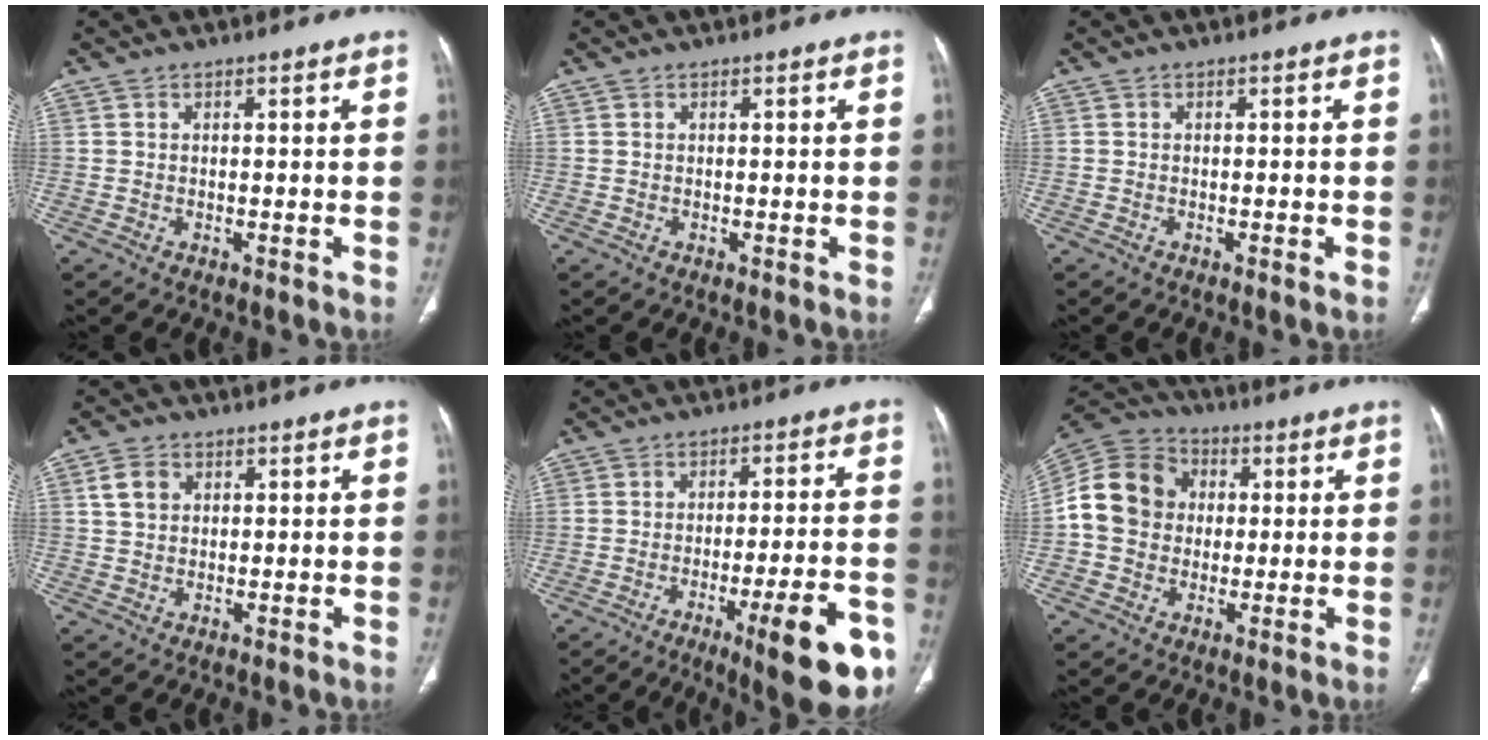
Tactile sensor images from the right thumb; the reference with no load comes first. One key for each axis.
{"total": 0.0}
{"total": 0.8, "fx": -0.4, "fy": -0.1, "fz": 0.7, "tx": -0.013, "ty": -0.001, "tz": -0.005}
{"total": 4.0, "fx": 1.4, "fy": 3.1, "fz": 2.1, "tx": -0.028, "ty": 0.002, "tz": 0.029}
{"total": 15.6, "fx": -7.6, "fy": 3.2, "fz": 13.2, "tx": -0.146, "ty": 0.034, "tz": -0.098}
{"total": 14.0, "fx": 0.8, "fy": 12.1, "fz": 6.9, "tx": -0.121, "ty": 0.028, "tz": 0.007}